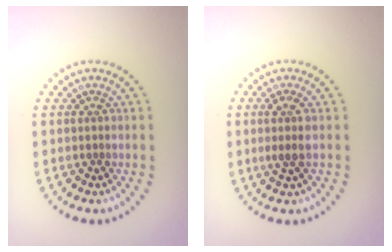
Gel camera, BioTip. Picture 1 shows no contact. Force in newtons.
{"total": 1.9, "press": 1.5, "slide": 1.0}